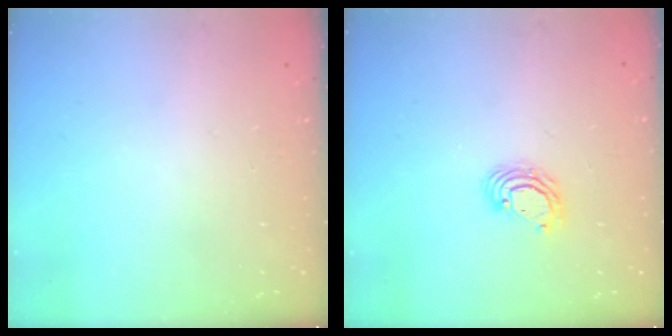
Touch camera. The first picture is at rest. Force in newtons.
{"total": 5.1, "press": 5.1, "slide": 0.2}